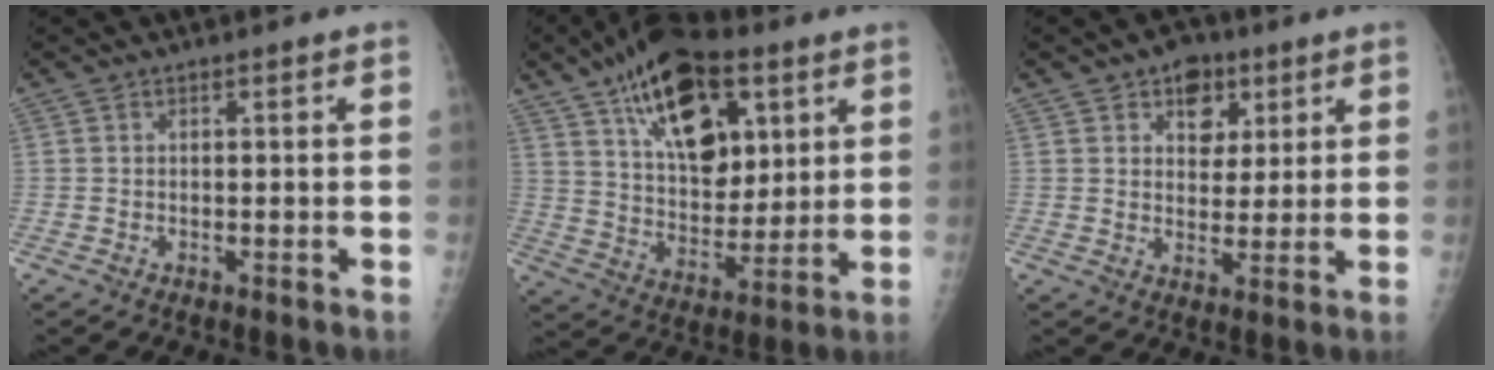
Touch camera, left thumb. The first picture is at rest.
{"total": 20.1, "force": [9.5, 11.2, 13.7], "torque": [-0.178, -0.037, 0.159]}
{"total": 7.5, "force": [3.7, 5.5, 3.6], "torque": [-0.014, -0.011, 0.051]}